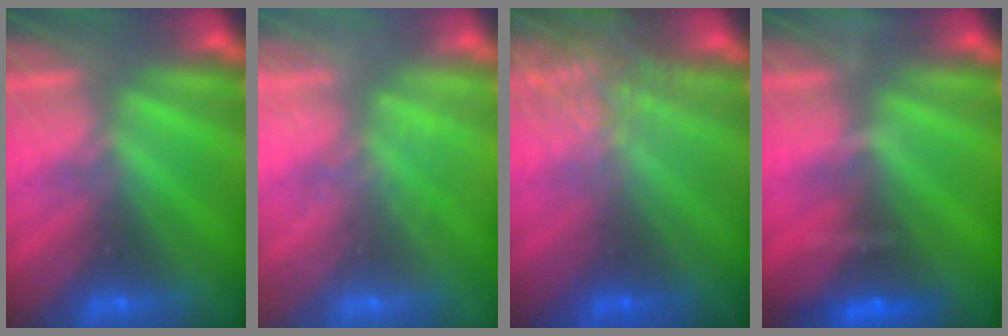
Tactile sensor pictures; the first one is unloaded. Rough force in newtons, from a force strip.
{"total": 1.8}
{"total": 7.6}
{"total": 7.8}